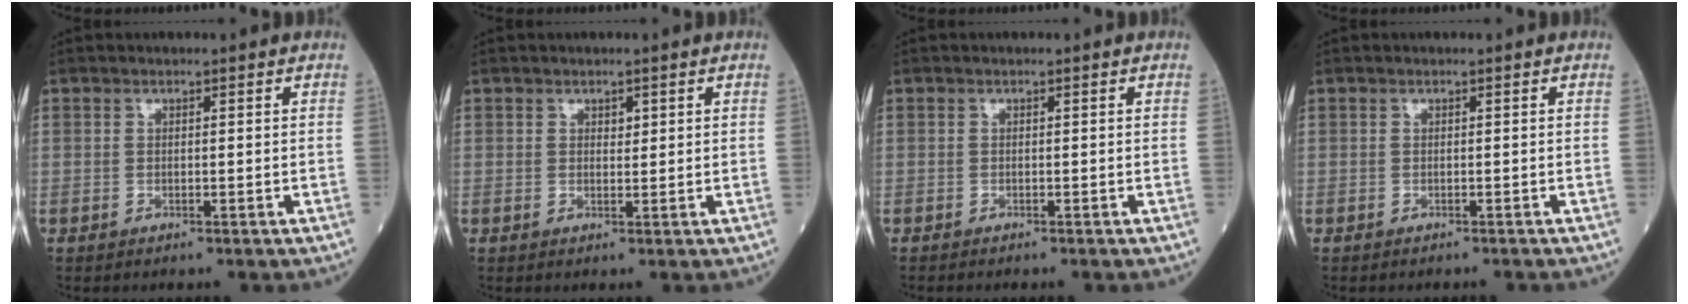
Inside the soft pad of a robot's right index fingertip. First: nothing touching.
{"total": 1.0, "force": [0.5, 0.6, 0.6], "torque": [-0.005, -0.002, 0.006]}
{"total": 1.0, "force": [-0.9, 0.1, 0.4], "torque": [-0.006, -0.002, -0.013]}
{"total": 2.0, "force": [-1.9, 0.4, 0.5], "torque": [-0.009, -0.003, -0.025]}